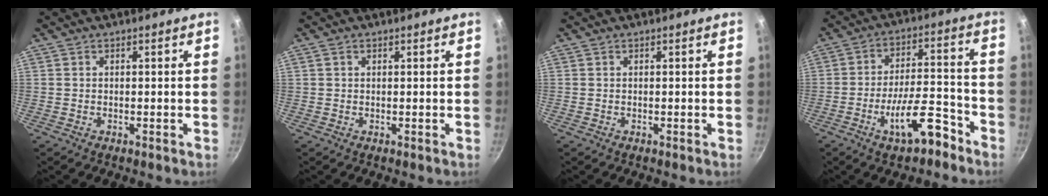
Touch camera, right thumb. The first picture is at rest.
{"total": 0.6, "force": [0.3, 0.4, 0.3], "torque": [-0.005, 0.002, 0.006]}
{"total": 0.0}
{"total": 12.1, "force": [-6.9, 4.4, 8.9], "torque": [-0.119, 0.058, -0.106]}